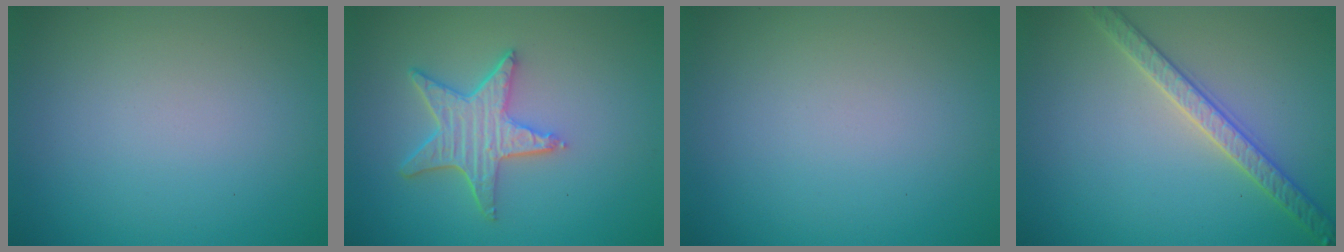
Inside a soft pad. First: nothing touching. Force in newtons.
{"total": 4.8, "press": 3.9, "slide": 2.8}
{"total": 0.0}
{"total": 3.2, "press": 3.1, "slide": 0.7}